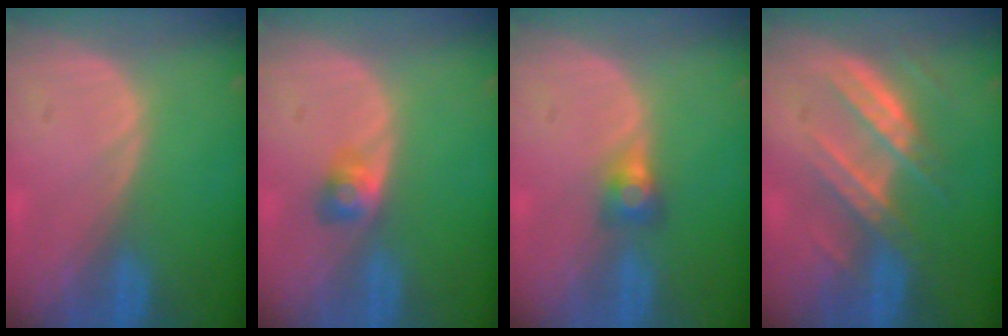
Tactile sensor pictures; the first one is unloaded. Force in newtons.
{"total": 2.6, "press": 2.4, "slide": 0.9}
{"total": 2.7, "press": 2.5, "slide": 0.9}
{"total": 7.1, "press": 6.9, "slide": 1.8}